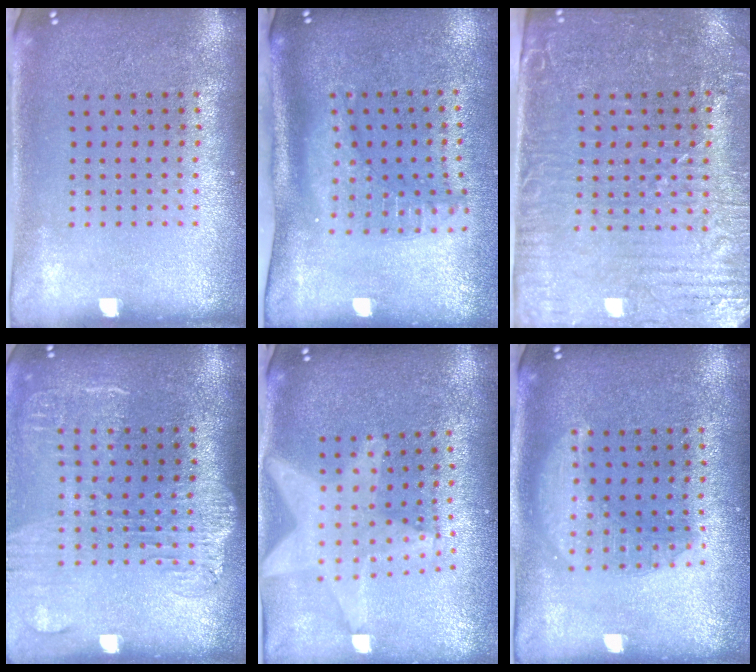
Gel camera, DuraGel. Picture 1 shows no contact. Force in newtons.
{"total": 2.1, "press": 1.5, "slide": 1.4}
{"total": 3.8, "press": 3.5, "slide": 1.5}
{"total": 1.9, "press": 1.6, "slide": 1.1}
{"total": 1.9, "press": 1.6, "slide": 1.0}
{"total": 2.8, "press": 2.8, "slide": 0.3}